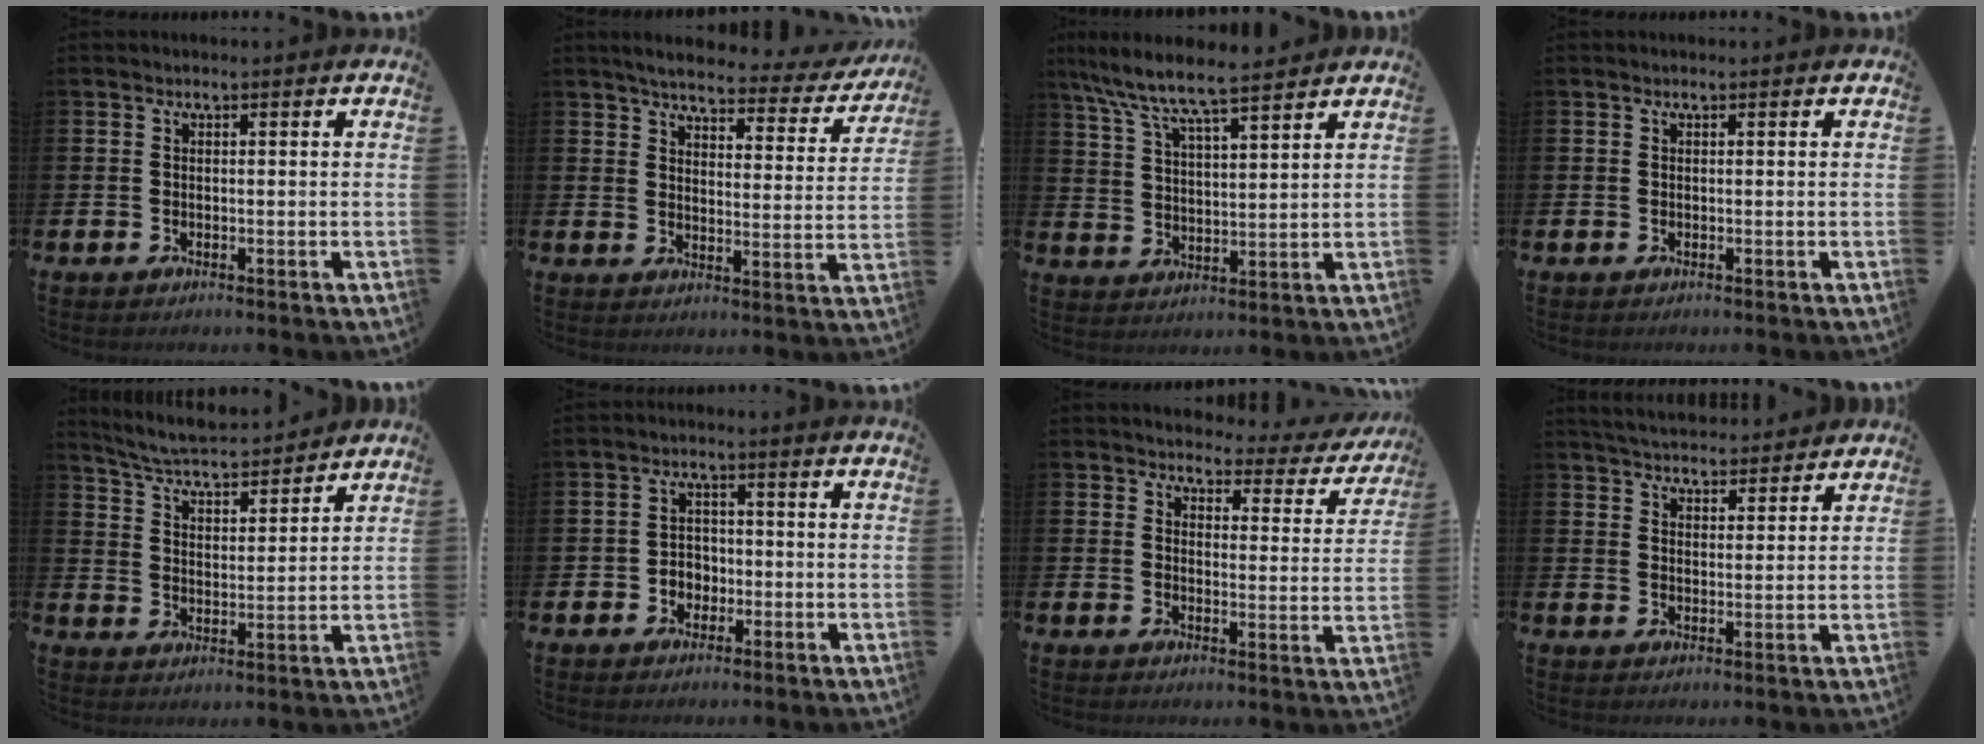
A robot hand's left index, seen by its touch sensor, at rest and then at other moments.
{"total": 4.3, "force": [3.9, 0.9, 1.5], "torque": [-0.044, -0.027, 0.059]}
{"total": 7.7, "force": [7.2, 0.7, 2.8], "torque": [-0.085, -0.040, 0.126]}
{"total": 0.0}
{"total": 5.6, "force": [5.5, 0.3, 1.3], "torque": [-0.050, -0.039, 0.094]}
{"total": 2.9, "force": [-1.0, 2.5, 1.0], "torque": [-0.024, 0.007, -0.025]}
{"total": 2.9, "force": [2.7, 1.2, 0.4], "torque": [-0.014, -0.028, 0.036]}
{"total": 4.8, "force": [4.8, 0.7, 0.2], "torque": [-0.015, -0.028, 0.085]}